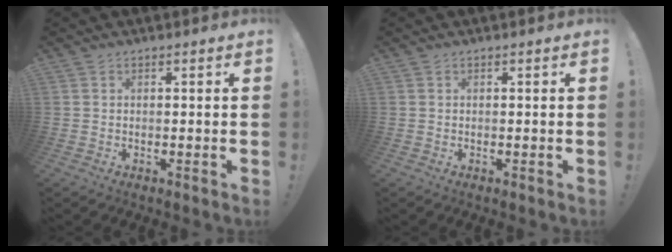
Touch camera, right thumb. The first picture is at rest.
{"total": 0.0}